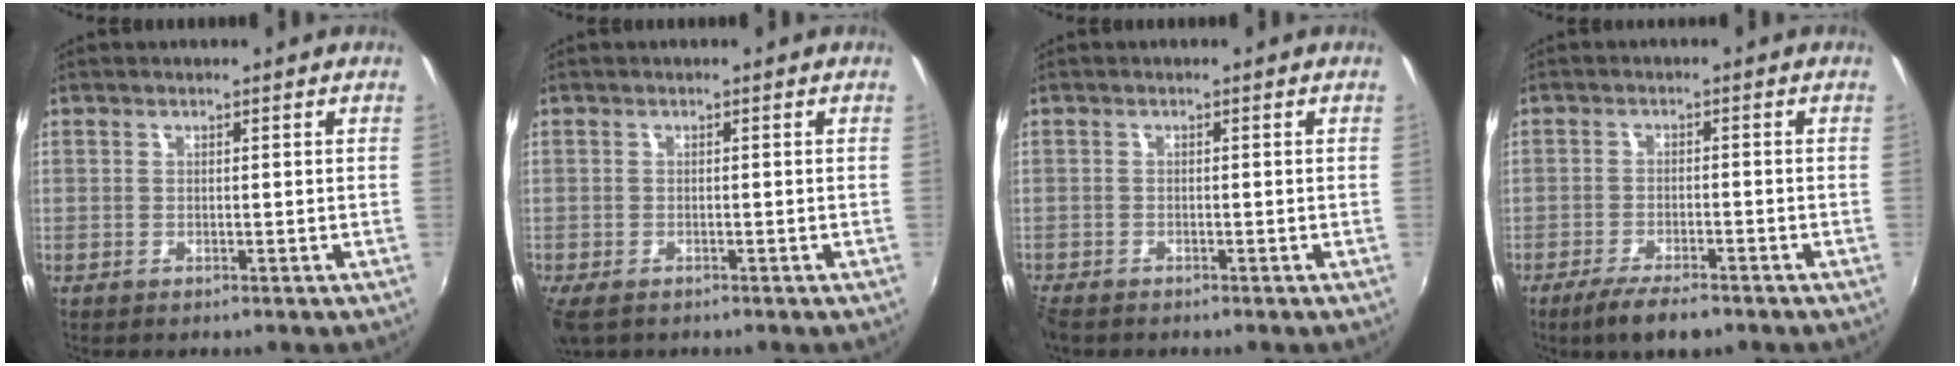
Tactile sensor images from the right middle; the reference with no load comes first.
{"total": 4.1, "force": [-2.7, 2.0, 2.4], "torque": [-0.055, -0.019, -0.045]}
{"total": 2.8, "force": [-2.5, 0.9, 1.0], "torque": [-0.028, -0.015, -0.049]}
{"total": 6.6, "force": [-5.0, 1.4, 4.1], "torque": [-0.095, -0.014, -0.086]}